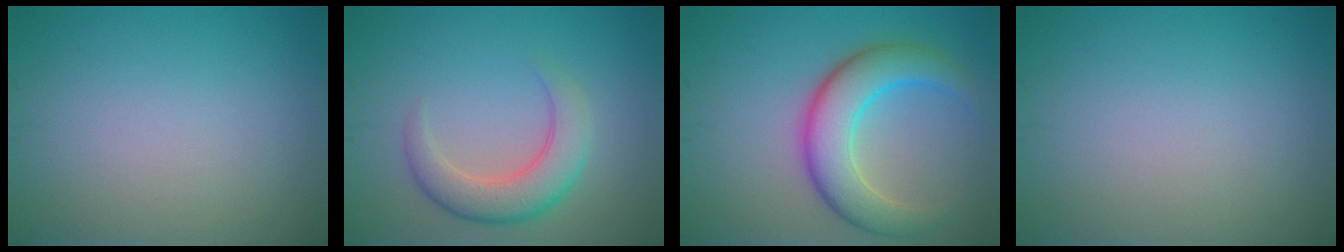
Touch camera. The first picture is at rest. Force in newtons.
{"total": 4.4, "press": 4.4, "slide": 0.4}
{"total": 6.6, "press": 6.6, "slide": 0.3}
{"total": 0.0}